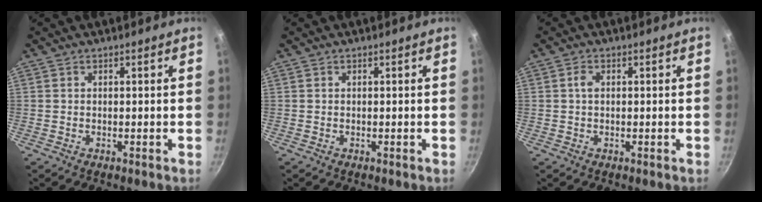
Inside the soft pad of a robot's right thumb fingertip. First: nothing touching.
{"total": 0.0}
{"total": 1.7, "force": [0.3, 1.2, 1.2], "torque": [-0.020, 0.005, 0.003]}